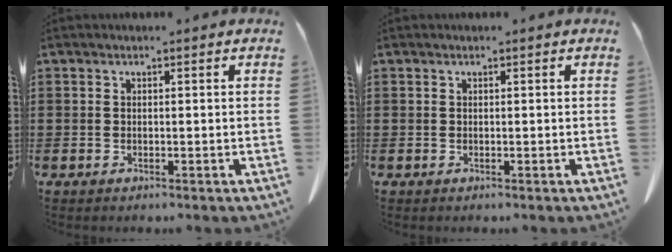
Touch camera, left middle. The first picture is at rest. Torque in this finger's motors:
{"motor_torque": [-0.01, 0.00, 0.00, 0.00]}